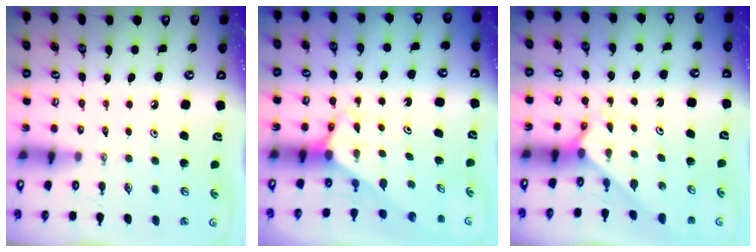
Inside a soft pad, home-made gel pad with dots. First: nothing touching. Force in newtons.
{"total": 2.8, "press": 2.8, "slide": 0.1}
{"total": 2.3, "press": 2.3, "slide": 0.2}